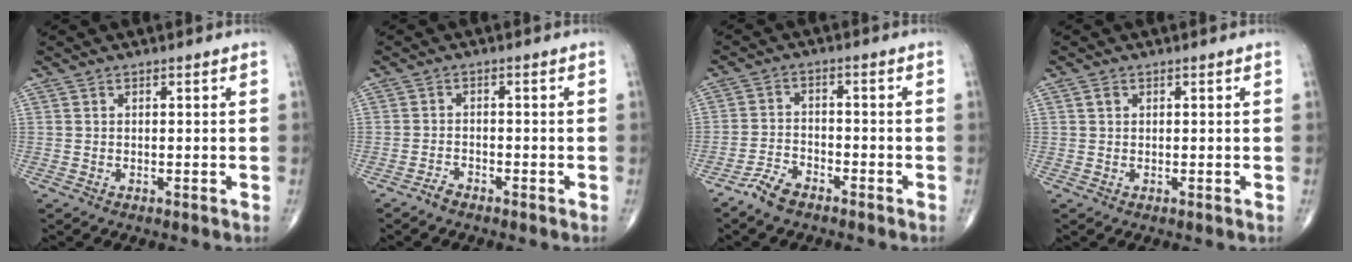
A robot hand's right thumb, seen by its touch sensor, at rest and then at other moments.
{"total": 1.8, "force": [-1.6, 0.5, 0.5], "torque": [-0.015, 0.005, -0.031]}
{"total": 4.9, "force": [-3.9, 1.9, 2.2], "torque": [-0.047, 0.016, -0.078]}
{"total": 1.0, "force": [0.3, 0.8, 0.5], "torque": [-0.006, 0.002, 0.005]}